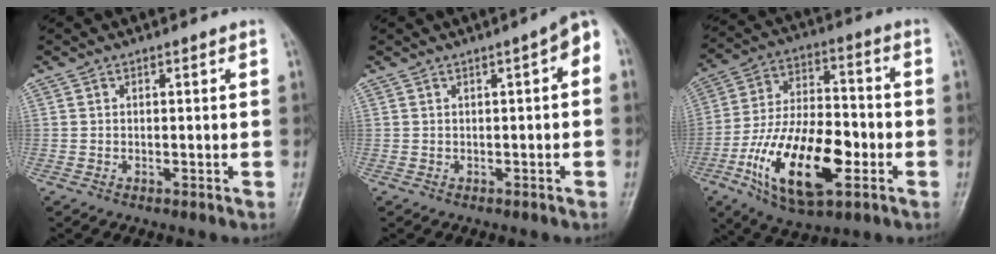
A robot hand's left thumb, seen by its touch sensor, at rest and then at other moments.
{"total": 3.6, "force": [0.3, 1.1, 3.4], "torque": [-0.037, 0.015, -0.006]}
{"total": 21.0, "force": [-6.9, 10.1, 17.1], "torque": [-0.300, 0.023, -0.116]}